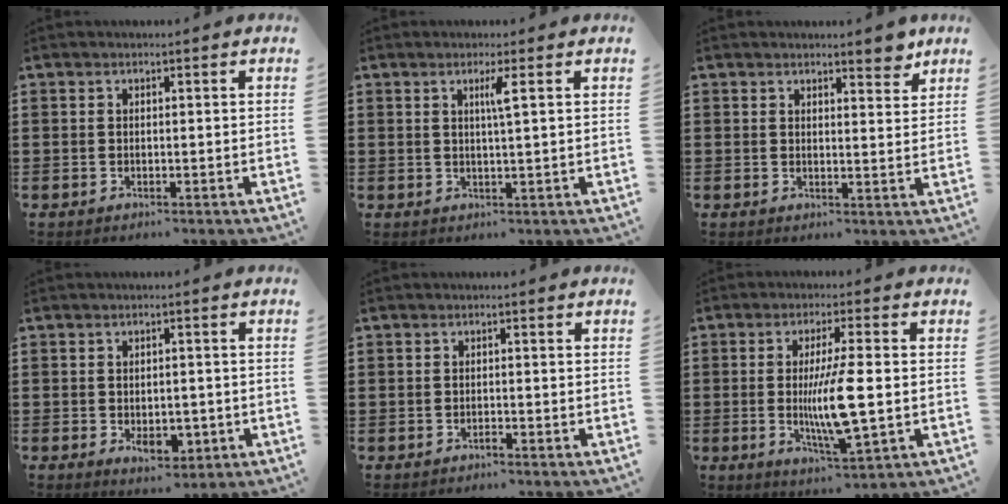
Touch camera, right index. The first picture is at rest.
{"total": 2.2, "force": [0.8, -0.4, 2.0], "torque": [-0.040, -0.006, 0.010]}
{"total": 3.3, "force": [2.9, 0.9, 1.4], "torque": [-0.015, -0.004, 0.050]}
{"total": 3.6, "force": [-1.0, 2.2, 2.7], "torque": [-0.039, 0.000, -0.017]}
{"total": 0.6, "force": [-0.6, 0.2, 0.1], "torque": [-0.002, 0.002, -0.013]}
{"total": 9.7, "force": [-0.8, 1.7, 9.5], "torque": [-0.188, -0.017, -0.020]}